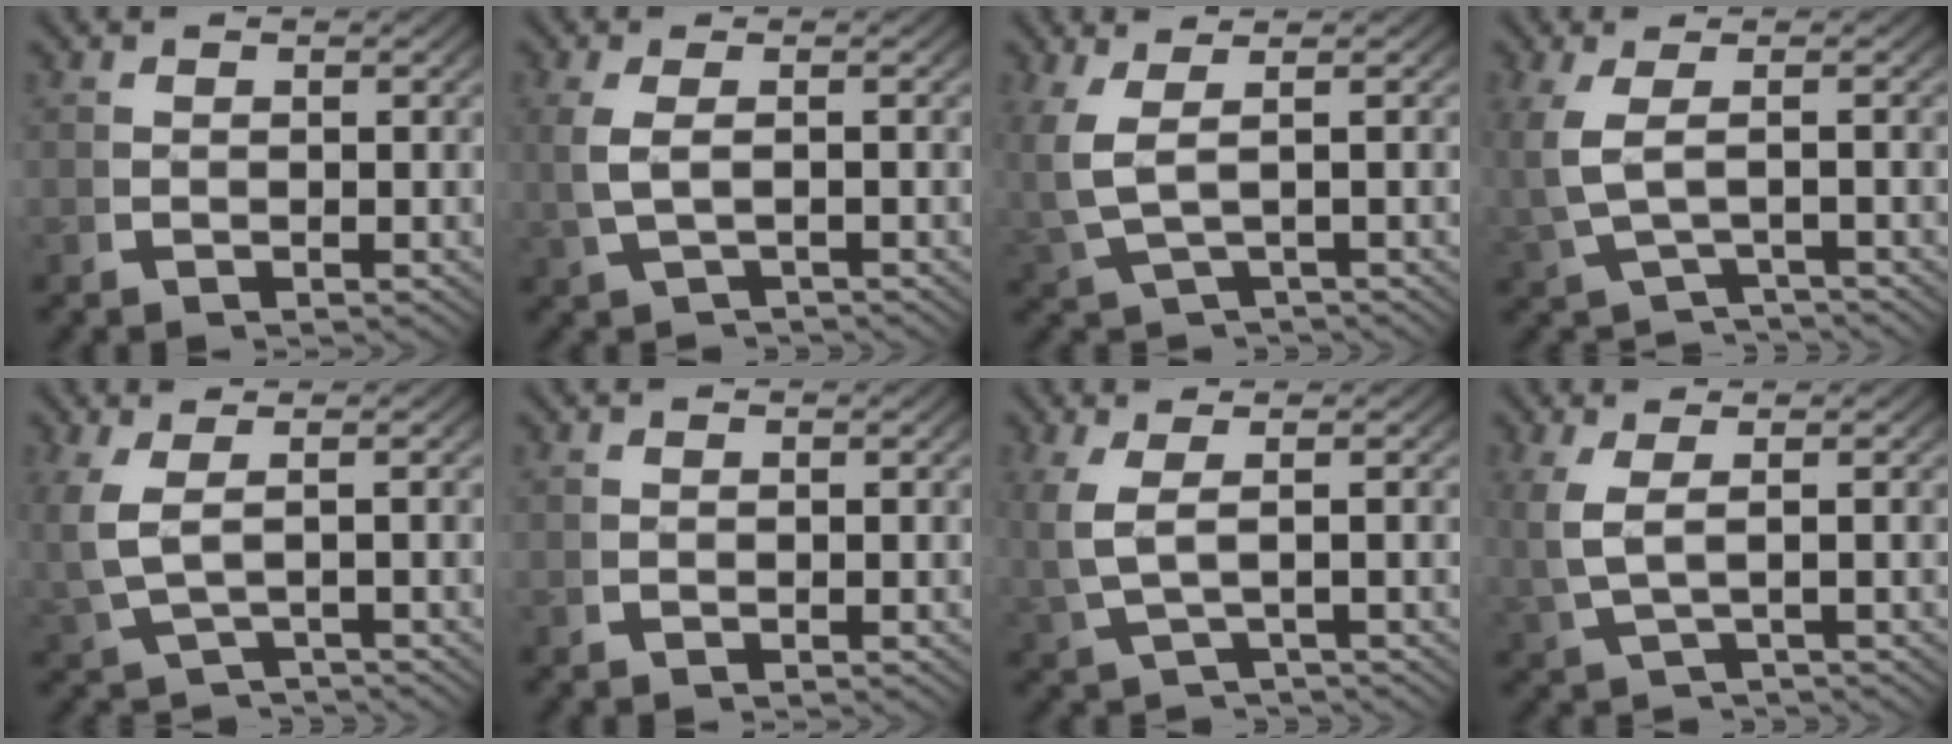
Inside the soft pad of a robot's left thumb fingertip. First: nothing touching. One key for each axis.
{"total": 2.8, "fx": -0.9, "fy": 1.2, "fz": 2.4, "tx": -0.071, "ty": -0.007, "tz": 0.003}
{"total": 3.0, "fx": -0.1, "fy": 1.5, "fz": 2.6, "tx": -0.073, "ty": -0.010, "tz": 0.018}
{"total": 3.6, "fx": -1.3, "fy": 1.4, "fz": 3.1, "tx": -0.079, "ty": -0.008, "tz": -0.003}
{"total": 3.0, "fx": -0.9, "fy": 1.3, "fz": 2.6, "tx": -0.069, "ty": -0.010, "tz": 0.004}
{"total": 0.0}
{"total": 3.3, "fx": -0.4, "fy": 1.4, "fz": 2.9, "tx": -0.082, "ty": -0.009, "tz": 0.014}
{"total": 3.1, "fx": -0.1, "fy": 1.3, "fz": 2.8, "tx": -0.079, "ty": -0.008, "tz": 0.019}